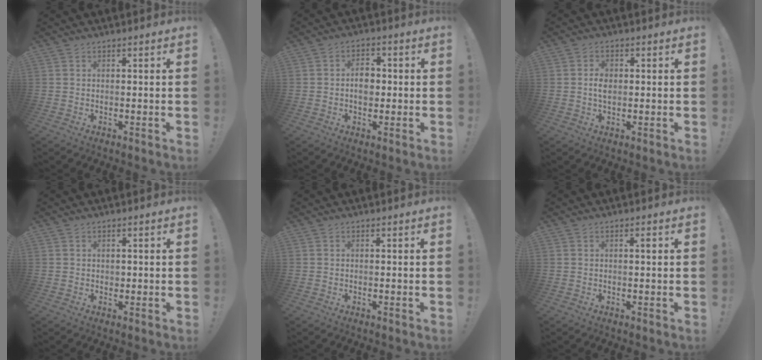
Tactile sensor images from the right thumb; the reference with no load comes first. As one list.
[{"total": 6.1, "force": [-0.3, 4.6, 4.0], "torque": [-0.061, 0.004, -0.011]}, {"total": 3.5, "force": [-0.1, 2.4, 2.6], "torque": [-0.033, 0.001, -0.005]}, {"total": 0.8, "force": [0.2, 0.8, 0.0], "torque": [0.004, -0.002, 0.002]}, {"total": 0.0}, {"total": 1.0, "force": [0.2, 0.0, 1.0], "torque": [-0.011, 0.000, 0.001]}]